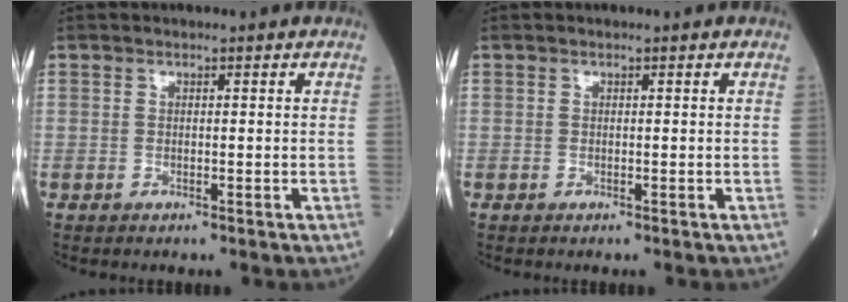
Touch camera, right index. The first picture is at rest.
{"total": 0.0}